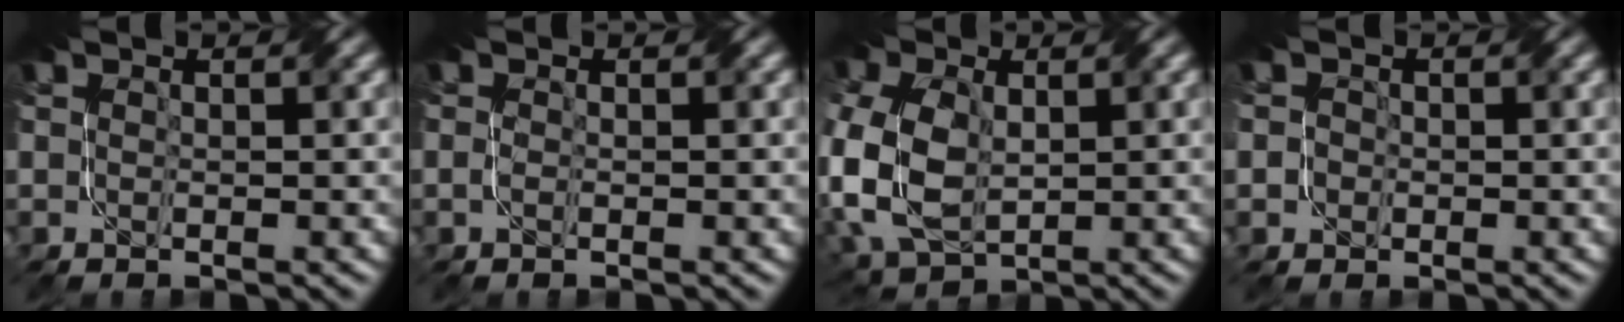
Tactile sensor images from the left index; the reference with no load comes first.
{"total": 0.7, "force": [-0.6, -0.1, 0.4], "torque": [-0.008, 0.000, -0.013]}
{"total": 10.6, "force": [-1.5, 7.0, 7.8], "torque": [-0.205, -0.012, -0.031]}
{"total": 1.4, "force": [-0.1, 1.3, 0.6], "torque": [-0.001, 0.007, -0.012]}